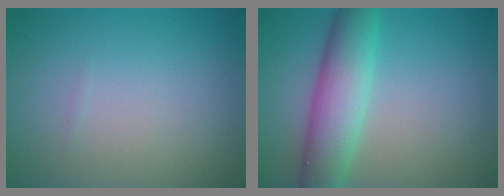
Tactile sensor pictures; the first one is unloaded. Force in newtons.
{"total": 6.3, "press": 6.3, "slide": 0.2}